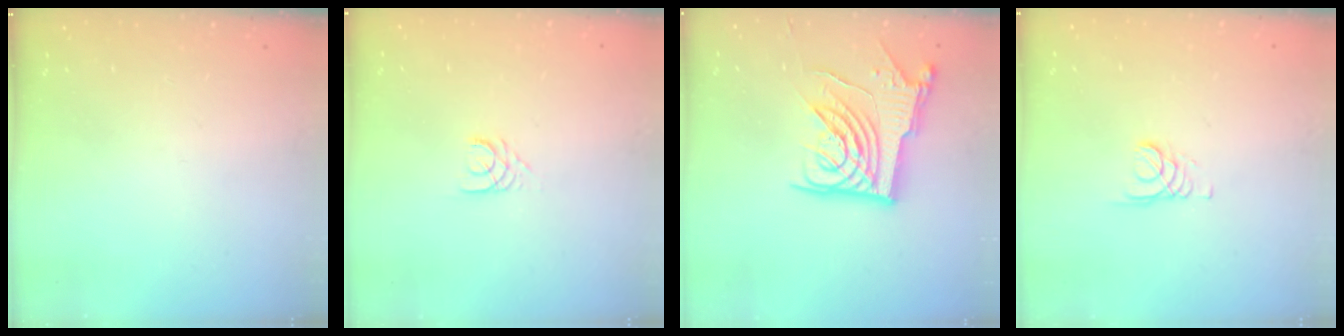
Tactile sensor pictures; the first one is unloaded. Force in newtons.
{"total": 3.1, "press": 3.1, "slide": 0.3}
{"total": 14.4, "press": 14.3, "slide": 1.7}
{"total": 1.6, "press": 1.6, "slide": 0.2}